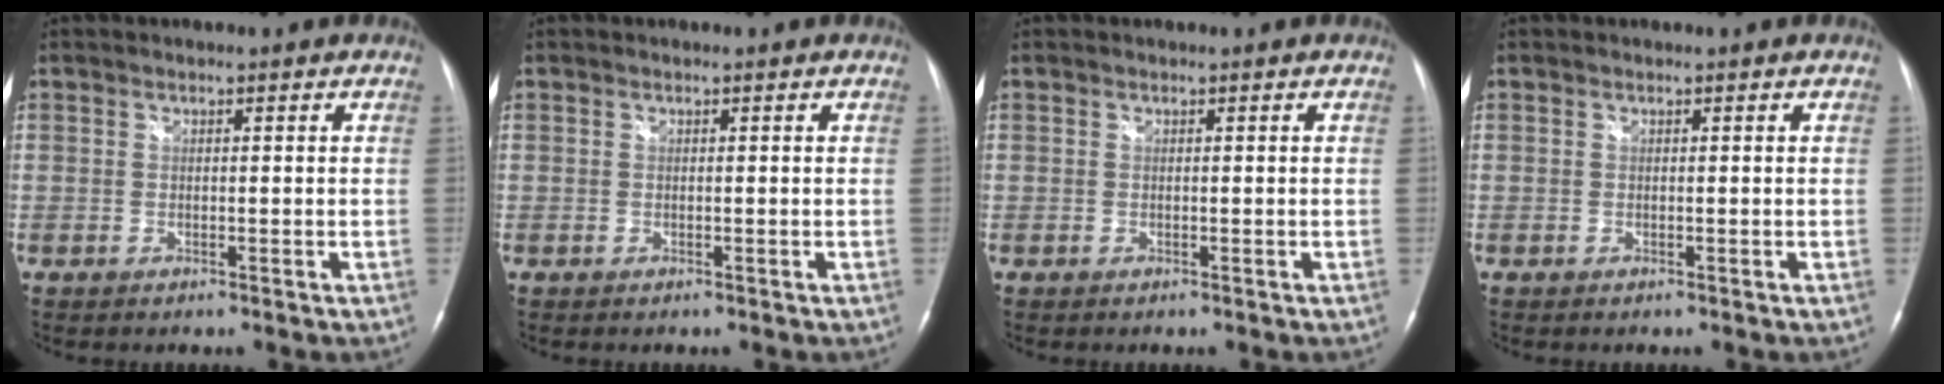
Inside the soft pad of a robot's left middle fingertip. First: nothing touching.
{"total": 0.0}
{"total": 0.0}
{"total": 0.0}